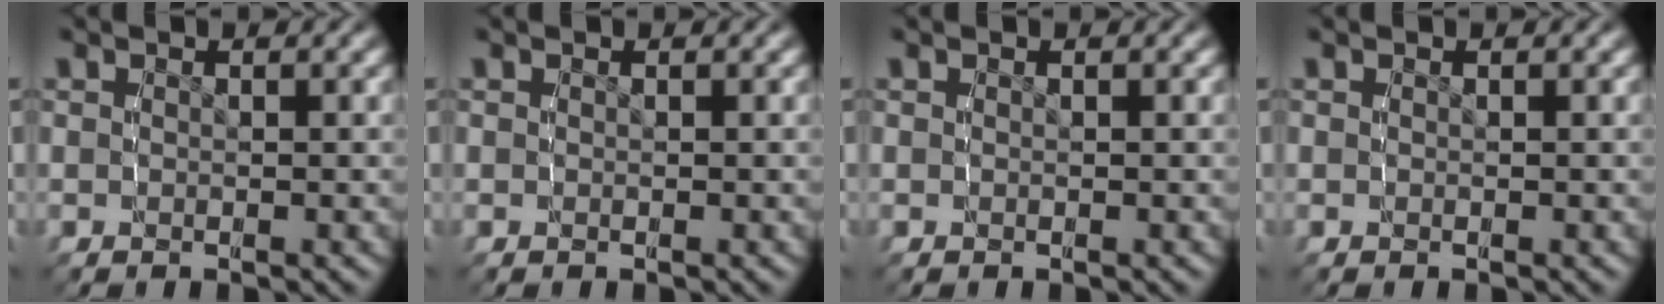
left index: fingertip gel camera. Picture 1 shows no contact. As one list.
[{"total": 0.0}, {"total": 0.0}, {"total": 0.0}]